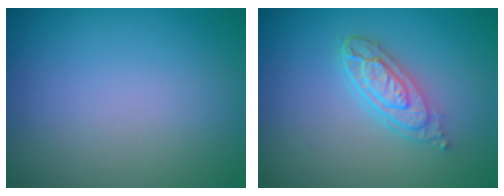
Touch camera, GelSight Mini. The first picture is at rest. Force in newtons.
{"total": 4.0, "press": 3.1, "slide": 2.6}